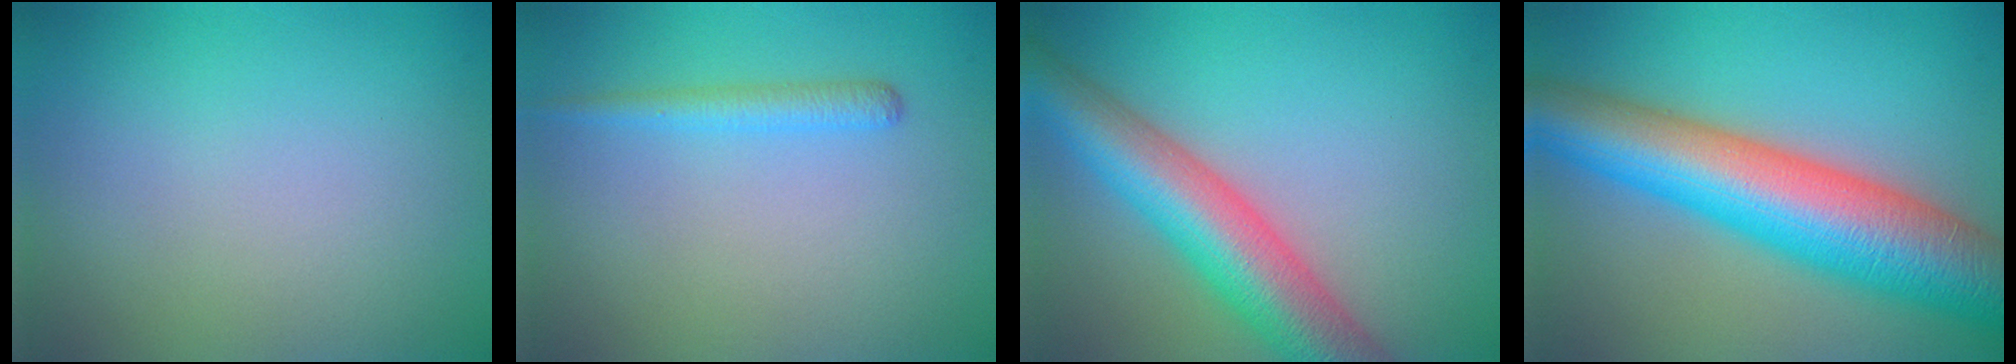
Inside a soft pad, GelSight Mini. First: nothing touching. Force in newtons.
{"total": 1.7, "press": 1.7, "slide": 0.1}
{"total": 8.6, "press": 8.6, "slide": 0.4}
{"total": 12.6, "press": 12.6, "slide": 0.2}